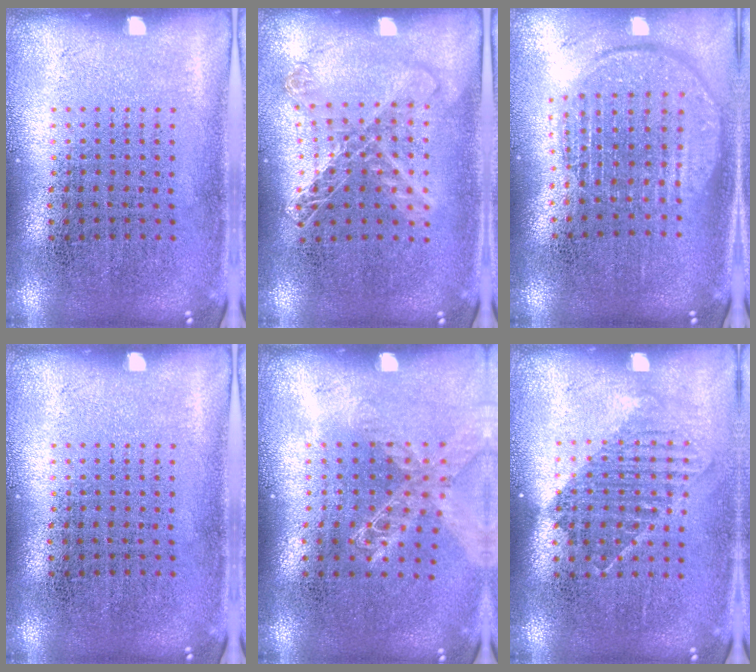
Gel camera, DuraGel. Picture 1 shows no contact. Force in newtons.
{"total": 1.3, "press": 1.2, "slide": 0.5}
{"total": 1.9, "press": 1.7, "slide": 1.0}
{"total": 0.0}
{"total": 1.3, "press": 1.3, "slide": 0.2}
{"total": 1.2, "press": 1.0, "slide": 0.7}